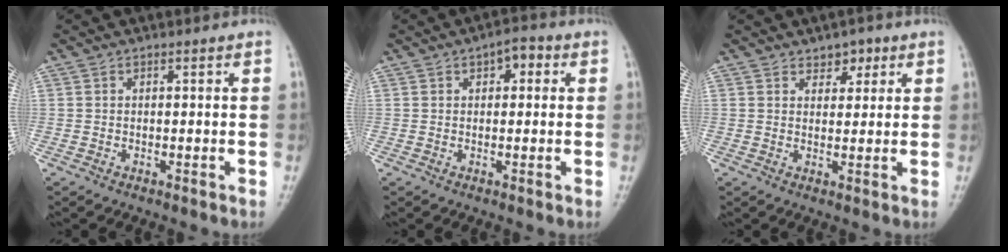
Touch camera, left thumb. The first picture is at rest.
{"total": 3.7, "force": [1.2, 2.2, 2.8], "torque": [-0.018, 0.007, 0.008]}
{"total": 3.2, "force": [1.9, 2.2, 1.4], "torque": [0.008, -0.009, 0.025]}